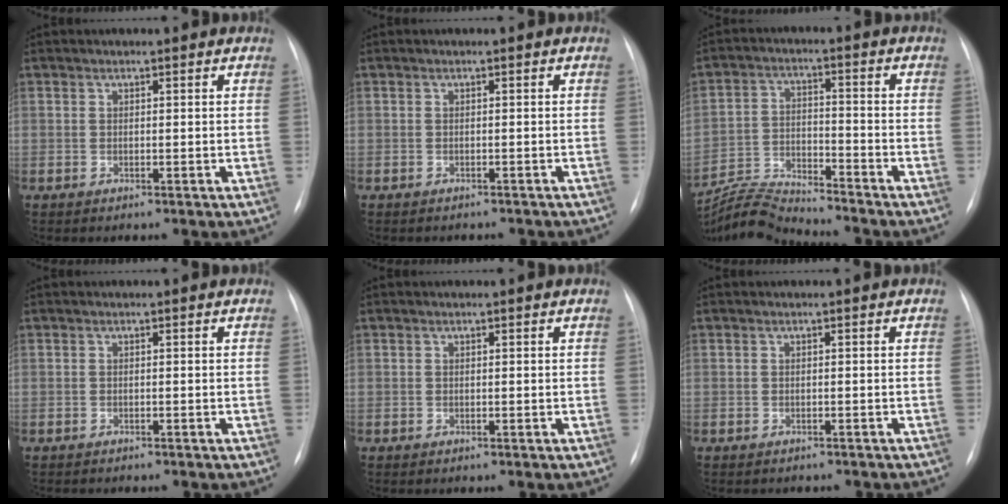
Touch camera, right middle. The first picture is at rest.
{"total": 4.9, "force": [-4.4, 1.7, 1.5], "torque": [-0.016, 0.003, -0.047]}
{"total": 8.8, "force": [-8.7, -1.1, 0.4], "torque": [-0.016, 0.005, -0.161]}
{"total": 2.3, "force": [-2.0, 0.6, 0.9], "torque": [-0.018, -0.007, -0.018]}
{"total": 0.0}
{"total": 5.0, "force": [-4.4, 1.7, 1.6], "torque": [-0.017, 0.003, -0.047]}